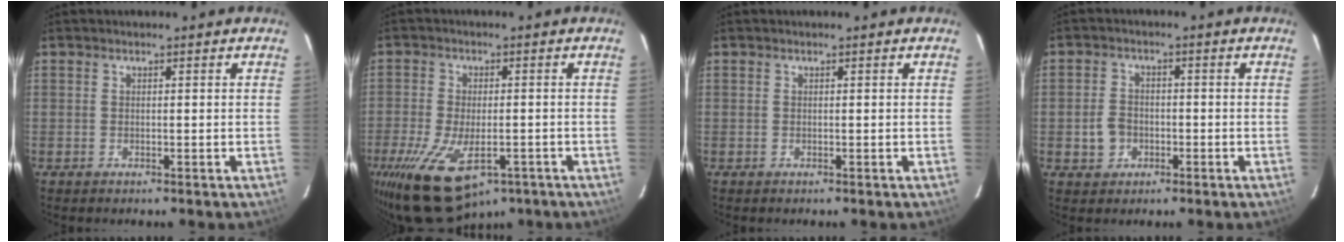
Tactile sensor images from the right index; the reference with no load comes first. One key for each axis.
{"total": 15.4, "fx": -8.6, "fy": 7.3, "fz": 10.5, "tx": -0.227, "ty": -0.043, "tz": -0.133}
{"total": 0.0}
{"total": 4.3, "fx": -1.3, "fy": 3.8, "fz": 1.6, "tx": -0.037, "ty": 0.013, "tz": -0.014}